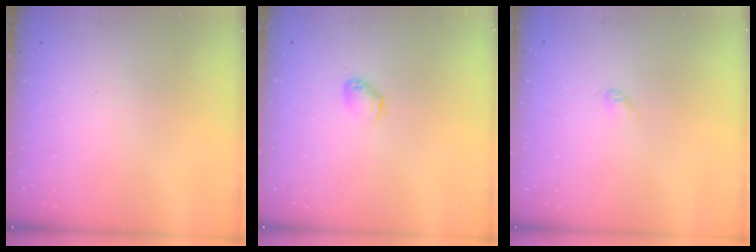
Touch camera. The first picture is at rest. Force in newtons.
{"total": 3.8, "press": 3.7, "slide": 0.5}
{"total": 2.7, "press": 2.6, "slide": 0.4}